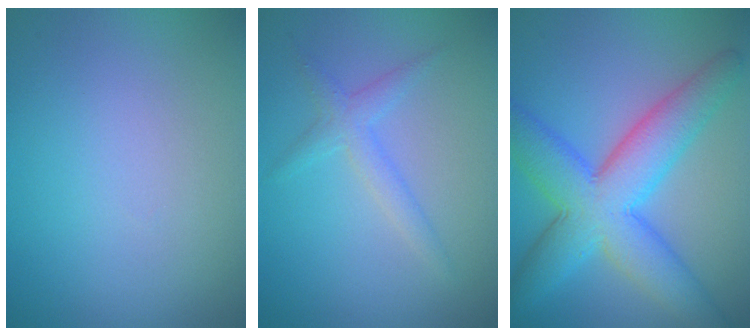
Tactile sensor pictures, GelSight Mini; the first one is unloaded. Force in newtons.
{"total": 2.0, "press": 2.0, "slide": 0.1}
{"total": 8.7, "press": 8.7, "slide": 0.2}